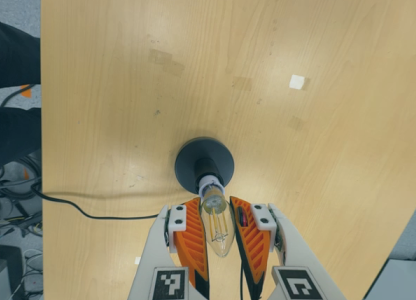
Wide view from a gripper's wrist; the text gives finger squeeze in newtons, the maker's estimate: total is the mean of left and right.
{"total": 20.5, "left": 22.3, "right": 18.7}